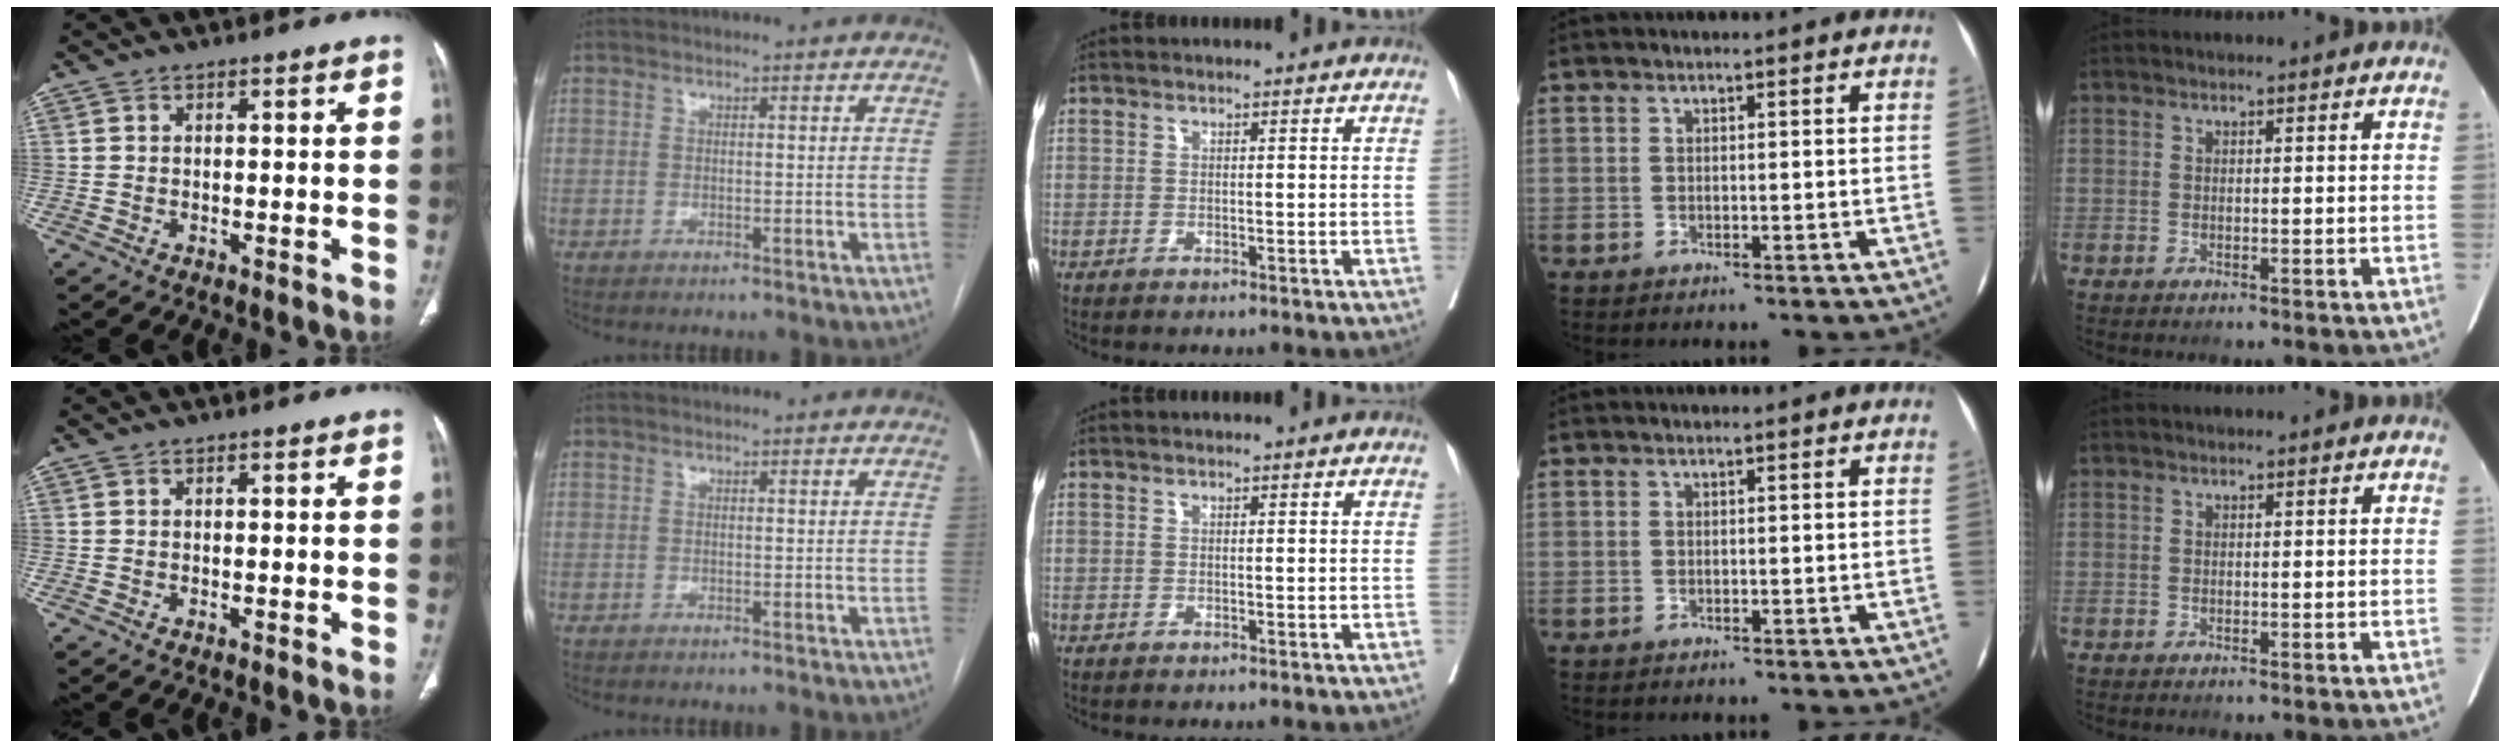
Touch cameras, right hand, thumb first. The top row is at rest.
{}